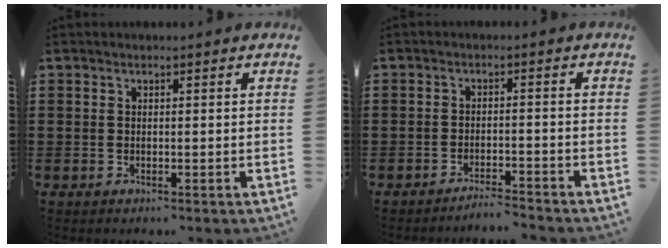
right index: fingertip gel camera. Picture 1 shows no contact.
{"total": 2.8, "force": [-2.7, -0.3, 0.3], "torque": [-0.011, -0.003, -0.056]}